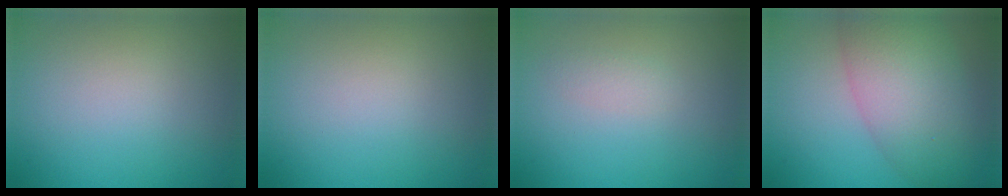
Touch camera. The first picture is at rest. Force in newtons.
{"total": 0.0}
{"total": 1.0, "press": 1.0, "slide": 0.0}
{"total": 7.8, "press": 7.8, "slide": 0.3}